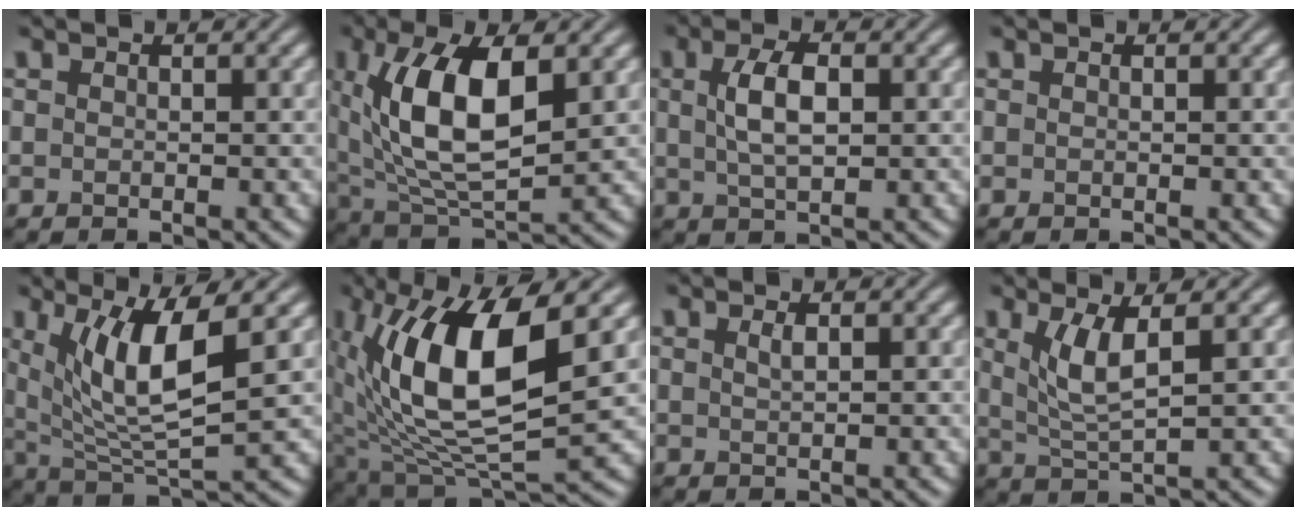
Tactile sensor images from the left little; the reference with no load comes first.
{"total": 10.2, "force": [2.3, 4.6, 8.9], "torque": [-0.172, 0.001, 0.040]}
{"total": 3.9, "force": [0.7, 1.7, 3.4], "torque": [-0.075, 0.003, 0.014]}
{"total": 0.0}
{"total": 7.6, "force": [2.6, 2.1, 6.9], "torque": [-0.132, -0.014, 0.052]}
{"total": 12.8, "force": [2.6, 5.2, 11.4], "torque": [-0.208, -0.003, 0.045]}
{"total": 0.9, "force": [0.5, 0.2, 0.7], "torque": [-0.013, 0.002, 0.008]}
{"total": 3.8, "force": [1.3, 0.9, 3.4], "torque": [-0.077, -0.005, 0.031]}